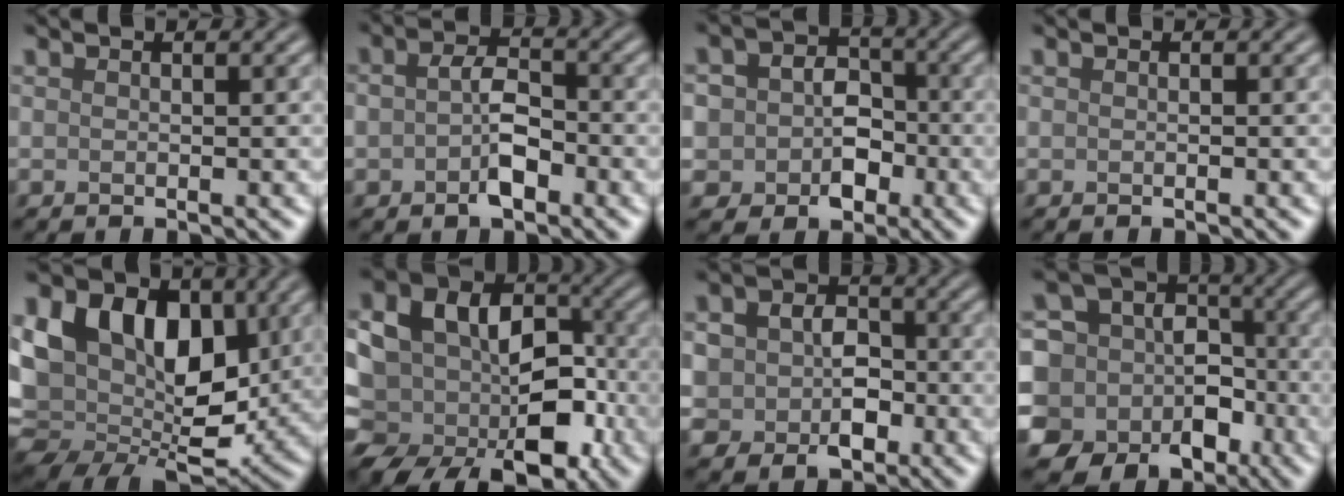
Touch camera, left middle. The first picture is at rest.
{"total": 3.7, "force": [-1.1, 2.1, 2.8], "torque": [-0.050, 0.004, -0.021]}
{"total": 6.6, "force": [-0.8, 5.6, 3.4], "torque": [-0.034, 0.003, -0.030]}
{"total": 0.0}
{"total": 14.6, "force": [2.1, 10.1, 10.3], "torque": [-0.188, 0.004, 0.027]}
{"total": 13.9, "force": [-2.1, 10.4, 8.9], "torque": [-0.141, 0.008, -0.040]}
{"total": 7.6, "force": [-0.7, 6.2, 4.2], "torque": [-0.059, -0.007, -0.020]}
{"total": 13.6, "force": [-6.2, 11.5, 3.6], "torque": [-0.081, -0.019, -0.106]}